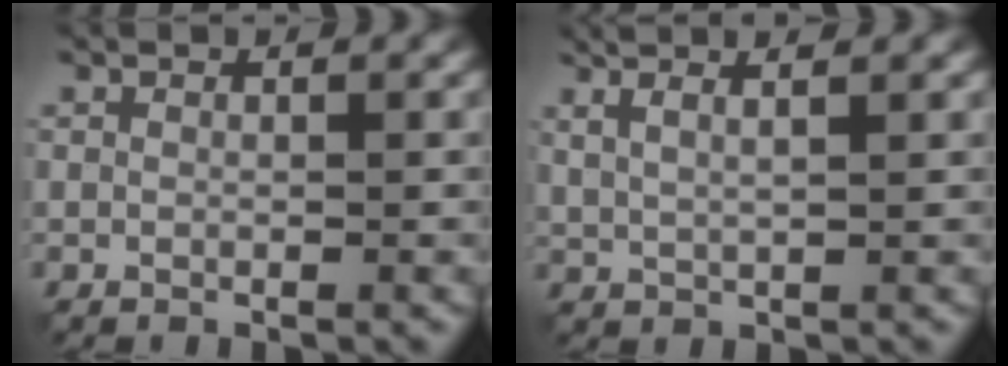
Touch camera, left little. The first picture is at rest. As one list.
[{"total": 4.1, "force": [2.4, 1.2, 3.1], "torque": [-0.042, 0.020, 0.019]}]